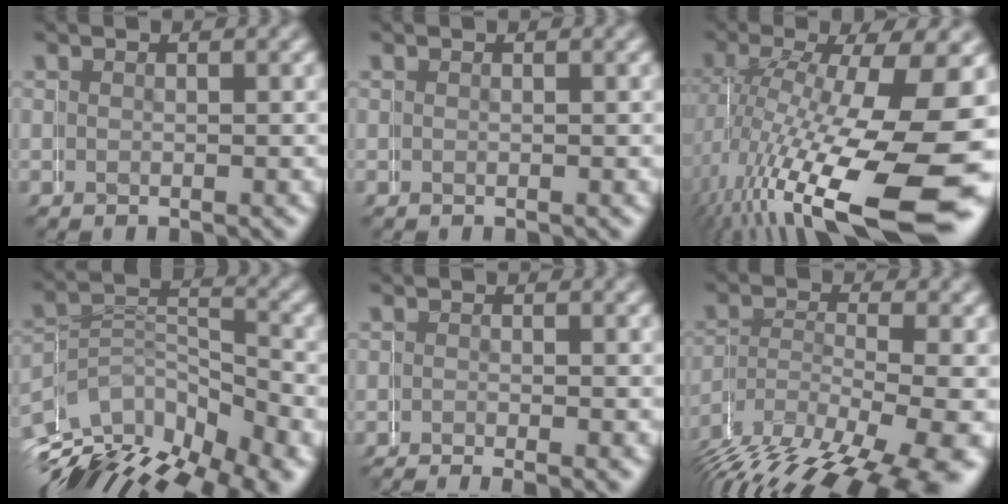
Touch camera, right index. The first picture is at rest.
{"total": 0.0}
{"total": 11.2, "force": [-2.5, 3.6, 10.3], "torque": [-0.152, -0.020, -0.015]}
{"total": 10.5, "force": [-4.4, 7.9, 5.4], "torque": [-0.091, -0.015, -0.072]}
{"total": 3.2, "force": [-3.0, 0.5, 1.2], "torque": [-0.011, -0.008, -0.041]}
{"total": 10.0, "force": [-5.4, 4.8, 6.8], "torque": [-0.127, -0.043, -0.058]}